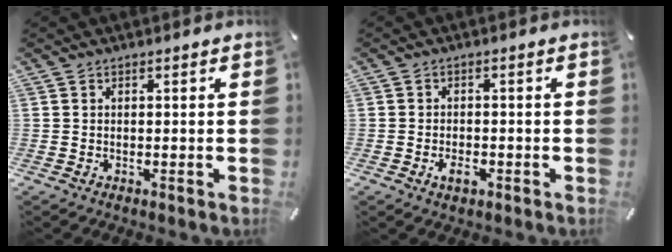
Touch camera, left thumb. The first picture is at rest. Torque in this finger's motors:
{"motor_torque": [-0.01, 0.02, 0.08, -0.07, 0.02]}